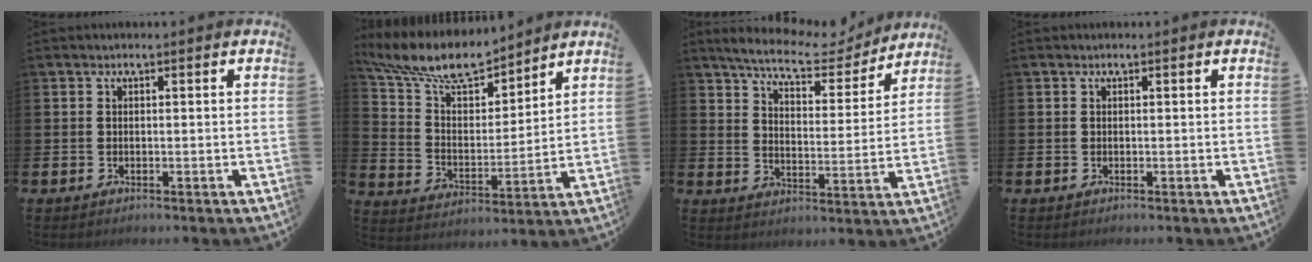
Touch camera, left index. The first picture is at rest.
{"total": 10.4, "force": [9.4, 2.8, 3.4], "torque": [-0.107, -0.056, 0.170]}
{"total": 7.5, "force": [6.8, 1.7, 2.5], "torque": [-0.064, -0.049, 0.113]}
{"total": 0.0}